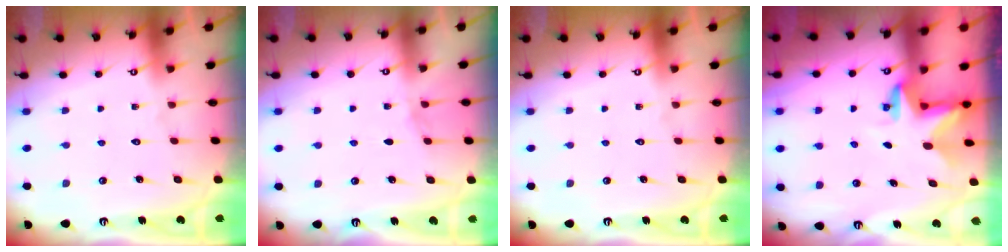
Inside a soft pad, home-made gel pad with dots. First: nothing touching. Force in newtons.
{"total": 4.8, "press": 3.9, "slide": 2.7}
{"total": 0.0}
{"total": 2.9, "press": 2.9, "slide": 0.1}